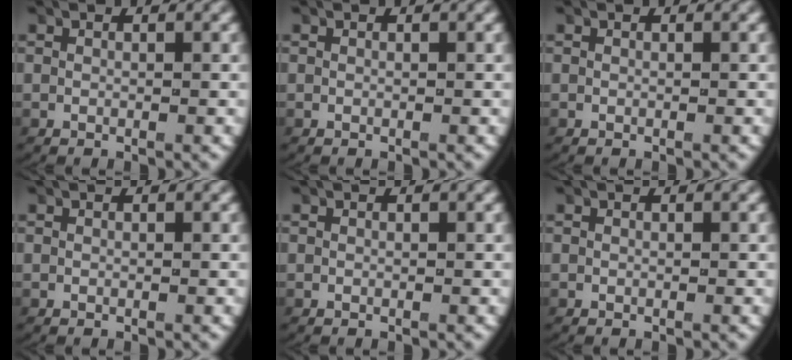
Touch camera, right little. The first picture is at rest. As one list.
[{"total": 0.0}, {"total": 0.0}, {"total": 0.0}, {"total": 0.0}, {"total": 0.0}]